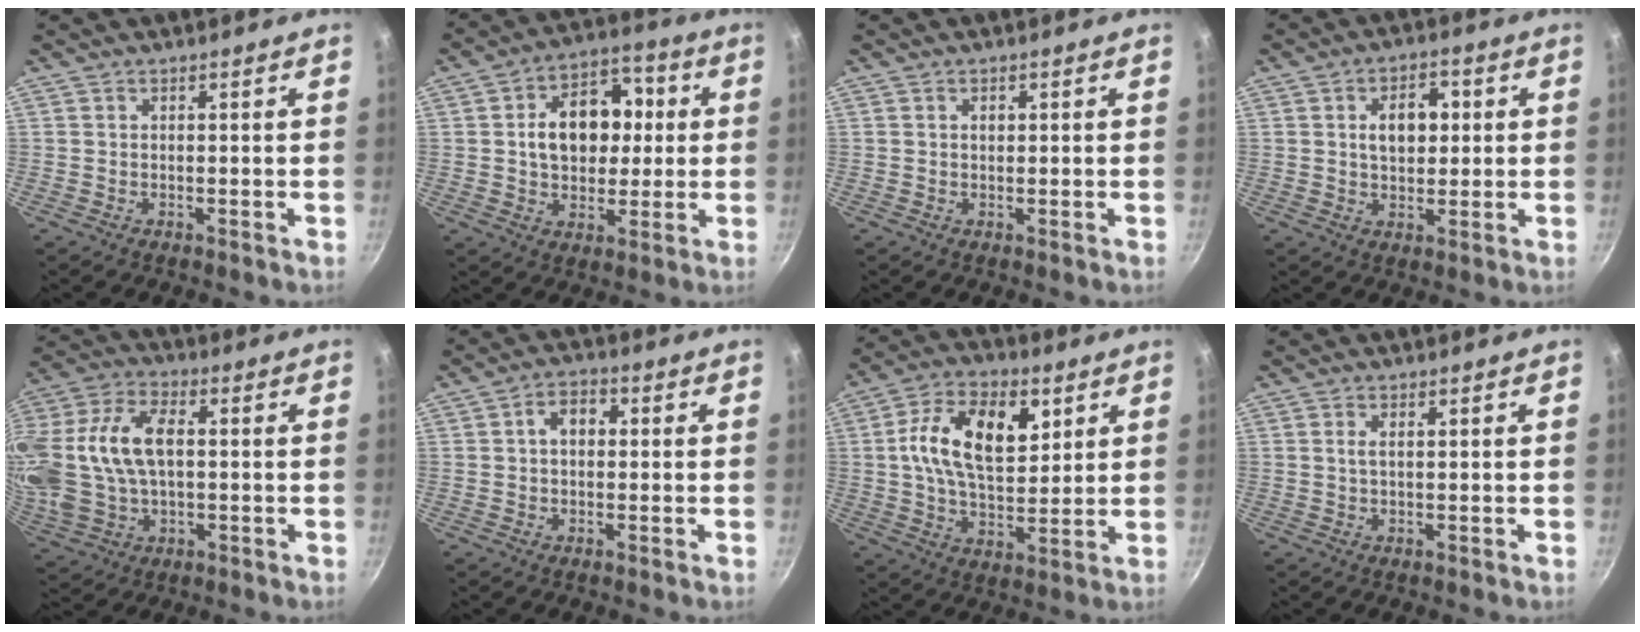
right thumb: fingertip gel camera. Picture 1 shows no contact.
{"total": 14.2, "force": [1.7, 10.0, 10.0], "torque": [-0.113, 0.021, 0.022]}
{"total": 0.9, "force": [0.3, 0.7, 0.6], "torque": [-0.004, 0.001, 0.005]}
{"total": 7.4, "force": [1.4, 4.7, 5.5], "torque": [-0.061, 0.004, 0.020]}
{"total": 24.6, "force": [1.7, 15.1, 19.3], "torque": [-0.466, 0.024, 0.043]}
{"total": 4.7, "force": [0.5, 3.3, 3.4], "torque": [-0.043, 0.017, 0.001]}
{"total": 16.4, "force": [4.5, 9.2, 12.7], "torque": [-0.199, -0.004, 0.079]}
{"total": 1.3, "force": [0.4, 0.5, 1.1], "torque": [-0.027, 0.006, 0.011]}